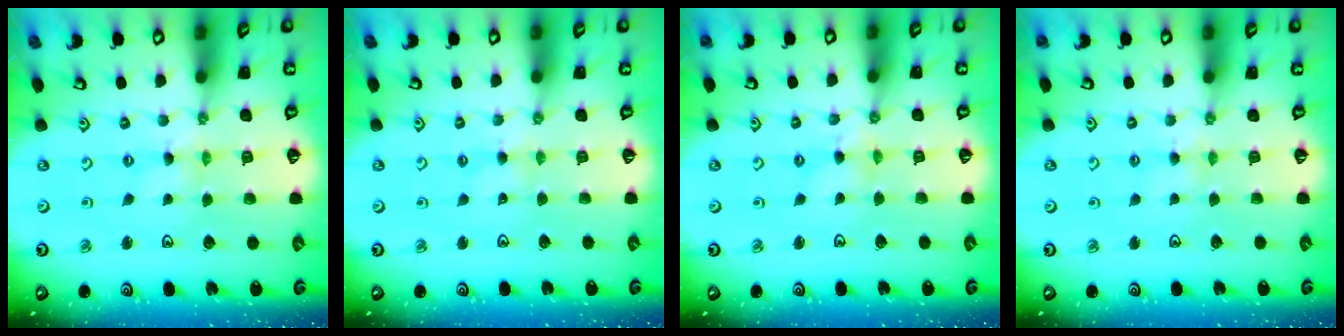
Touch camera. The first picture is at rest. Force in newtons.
{"total": 1.9, "press": 1.9, "slide": 0.3}
{"total": 2.5, "press": 2.5, "slide": 0.2}
{"total": 2.8, "press": 2.8, "slide": 0.4}